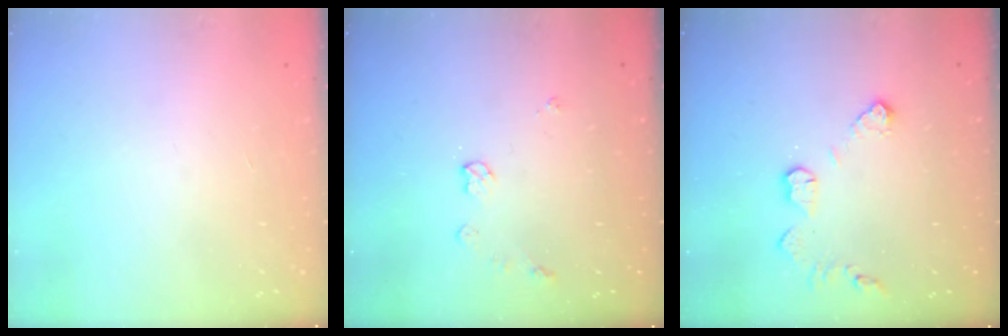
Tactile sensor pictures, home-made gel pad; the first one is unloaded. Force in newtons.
{"total": 5.7, "press": 5.7, "slide": 0.4}
{"total": 7.6, "press": 7.5, "slide": 0.5}